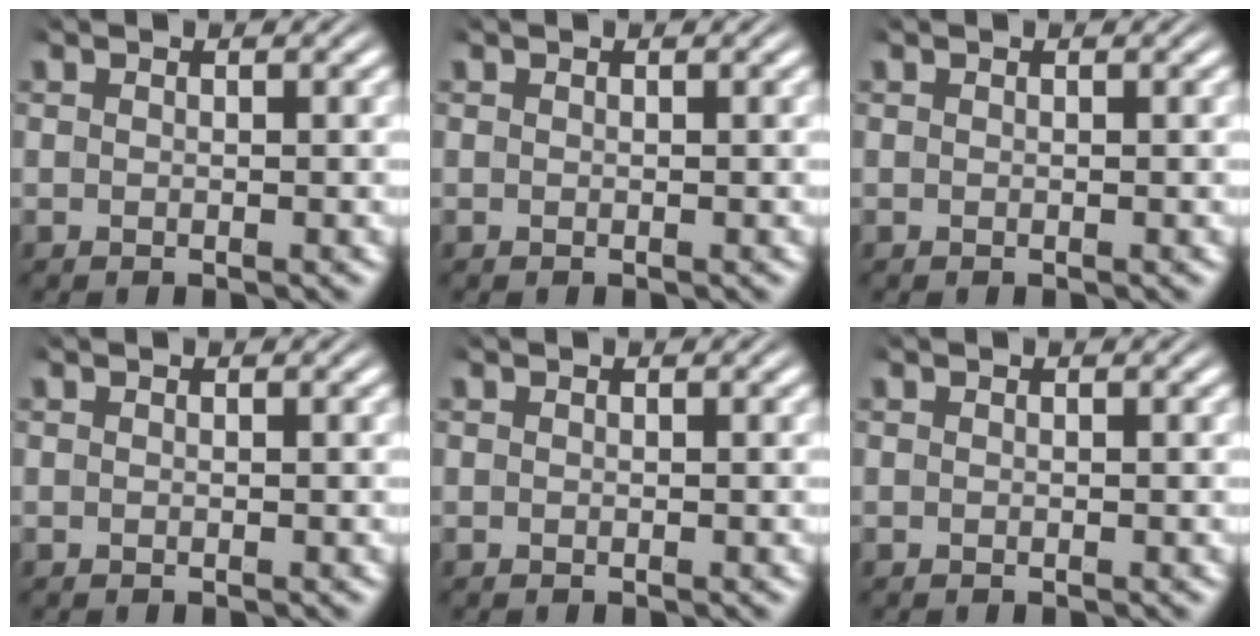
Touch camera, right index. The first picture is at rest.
{"total": 0.0}
{"total": 0.0}
{"total": 0.0}
{"total": 0.0}
{"total": 0.0}